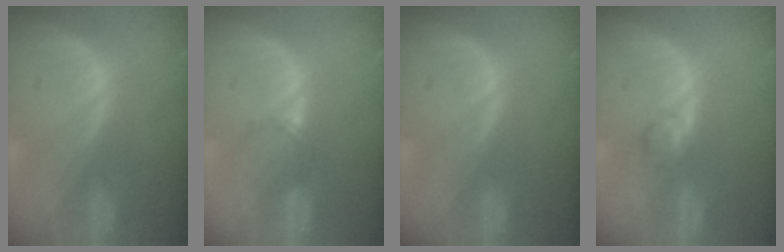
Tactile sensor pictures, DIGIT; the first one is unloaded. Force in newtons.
{"total": 2.2, "press": 1.7, "slide": 1.3}
{"total": 0.0}
{"total": 1.9, "press": 1.8, "slide": 0.2}